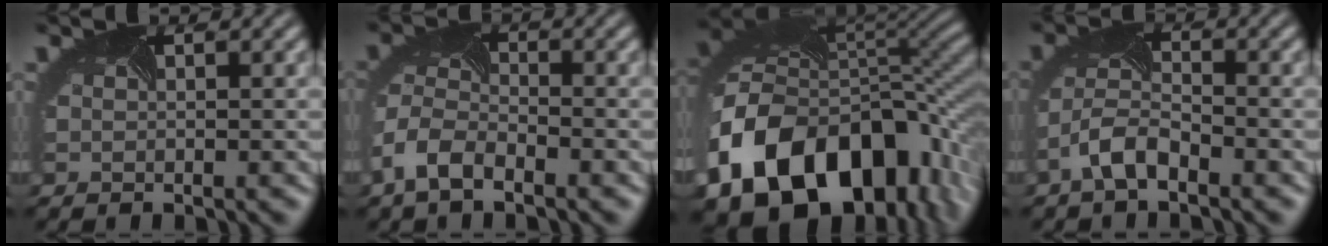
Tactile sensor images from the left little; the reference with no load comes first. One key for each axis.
{"total": 4.1, "fx": -2.7, "fy": 2.1, "fz": 2.2, "tx": -0.055, "ty": 0.002, "tz": -0.063}
{"total": 16.8, "fx": -5.3, "fy": 12.5, "fz": 9.8, "tx": -0.191, "ty": -0.021, "tz": -0.068}
{"total": 3.0, "fx": -2.3, "fy": 1.1, "fz": 1.5, "tx": -0.042, "ty": 0.011, "tz": -0.055}